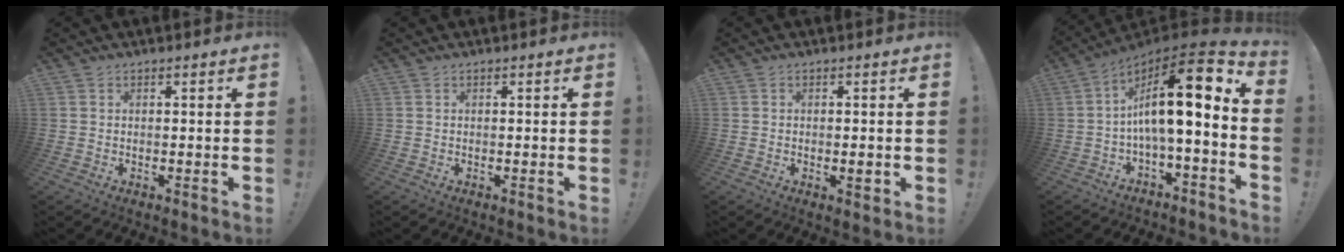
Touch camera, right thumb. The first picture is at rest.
{"total": 0.0}
{"total": 1.7, "force": [-0.3, 0.9, 1.4], "torque": [-0.011, -0.001, -0.006]}
{"total": 16.7, "force": [3.0, 3.6, 16.1], "torque": [-0.266, -0.027, 0.042]}